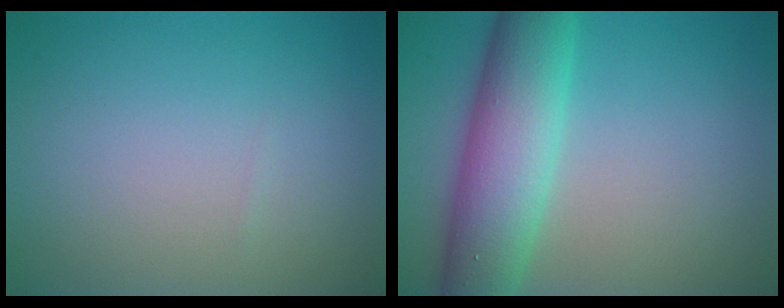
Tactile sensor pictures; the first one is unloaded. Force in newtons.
{"total": 8.2, "press": 8.2, "slide": 0.3}